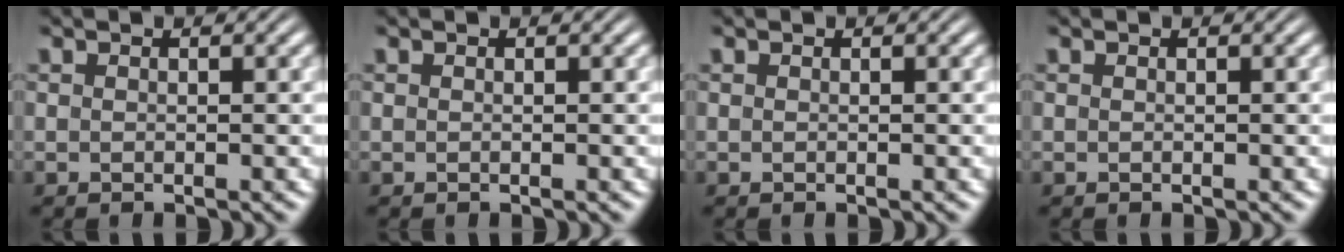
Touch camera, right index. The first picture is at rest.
{"total": 0.0}
{"total": 0.0}
{"total": 0.0}